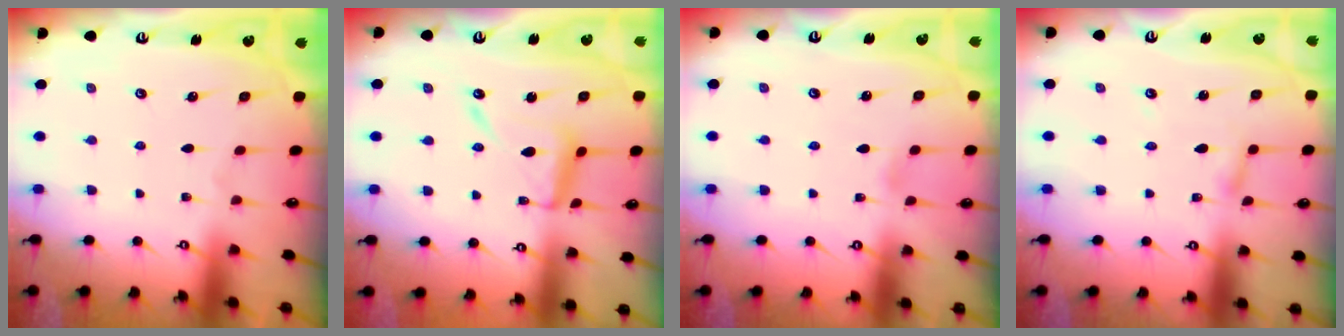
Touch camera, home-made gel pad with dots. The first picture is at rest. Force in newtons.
{"total": 12.9, "press": 12.9, "slide": 1.0}
{"total": 2.6, "press": 2.6, "slide": 0.3}
{"total": 2.8, "press": 2.7, "slide": 0.3}